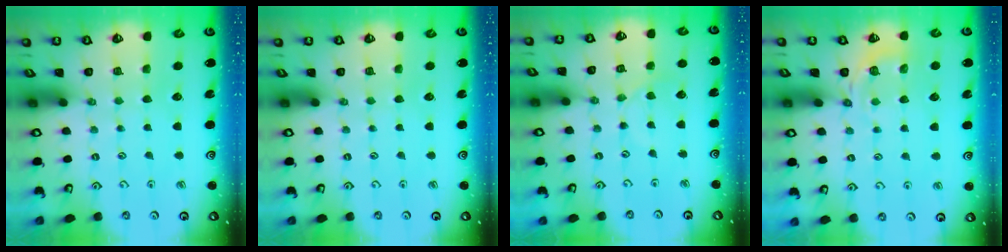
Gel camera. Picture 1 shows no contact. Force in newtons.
{"total": 0.0}
{"total": 1.5, "press": 1.5, "slide": 0.4}
{"total": 5.0, "press": 4.5, "slide": 2.3}